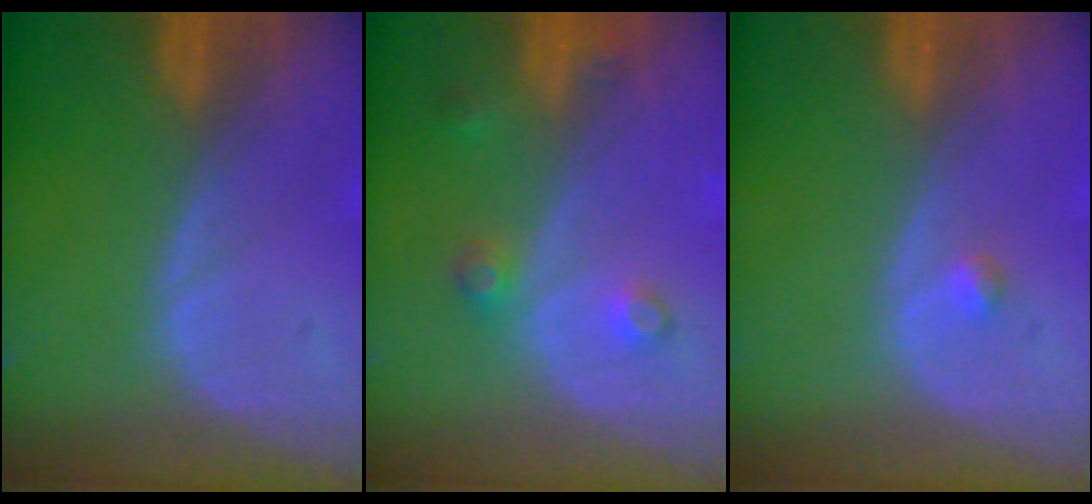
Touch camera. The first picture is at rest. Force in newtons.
{"total": 3.8, "press": 3.4, "slide": 1.5}
{"total": 0.8, "press": 0.8, "slide": 0.1}